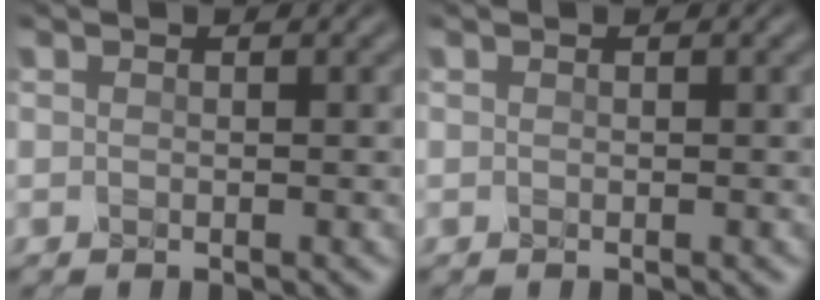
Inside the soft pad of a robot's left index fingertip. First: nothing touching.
{"total": 0.0}